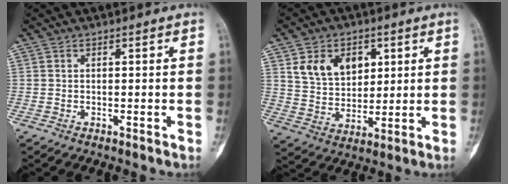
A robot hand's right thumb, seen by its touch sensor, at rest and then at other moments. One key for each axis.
{"total": 10.7, "fx": 4.2, "fy": 7.6, "fz": 6.3, "tx": -0.071, "ty": -0.020, "tz": 0.082}